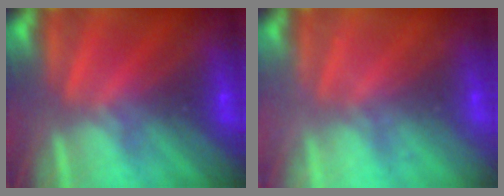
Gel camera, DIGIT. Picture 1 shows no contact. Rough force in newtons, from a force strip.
{"total": 2.2}